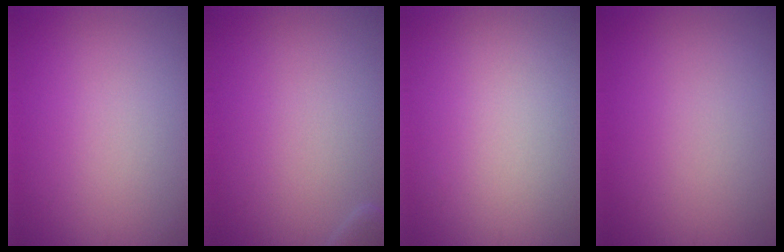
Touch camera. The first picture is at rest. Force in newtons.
{"total": 1.2, "press": 1.2, "slide": 0.2}
{"total": 0.0}
{"total": 0.0}